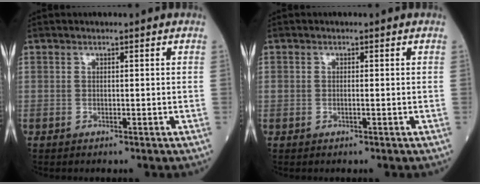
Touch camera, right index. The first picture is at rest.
{"total": 0.6, "force": [0.0, 0.4, 0.5], "torque": [-0.019, 0.004, 0.004]}